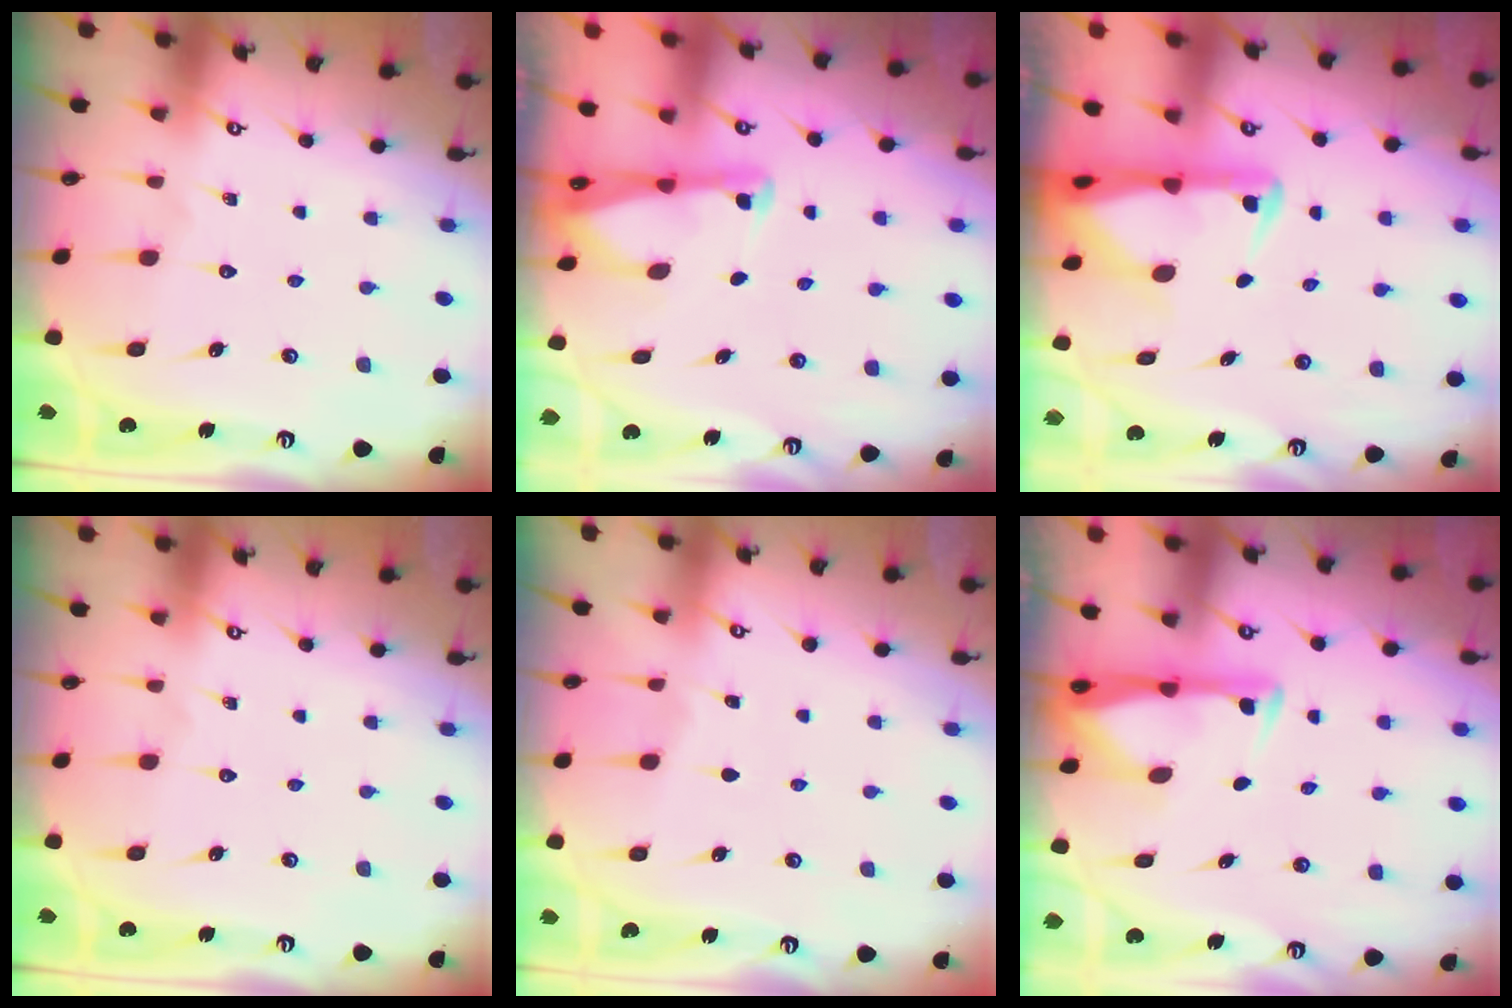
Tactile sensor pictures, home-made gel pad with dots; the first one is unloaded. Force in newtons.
{"total": 2.0, "press": 2.0, "slide": 0.3}
{"total": 2.5, "press": 2.5, "slide": 0.6}
{"total": 0.0}
{"total": 2.5, "press": 2.5, "slide": 0.4}
{"total": 2.9, "press": 2.9, "slide": 0.4}